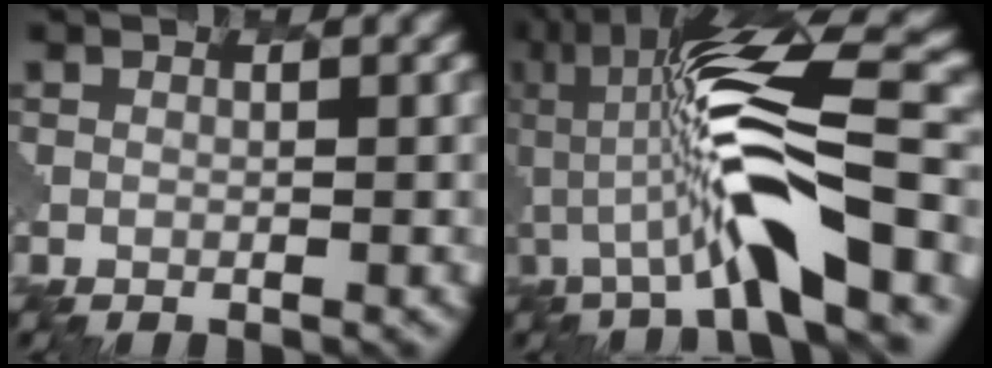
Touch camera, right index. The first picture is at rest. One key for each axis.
{"total": 7.9, "fx": -0.4, "fy": 0.7, "fz": 7.8, "tx": -0.162, "ty": 0.041, "tz": -0.043}